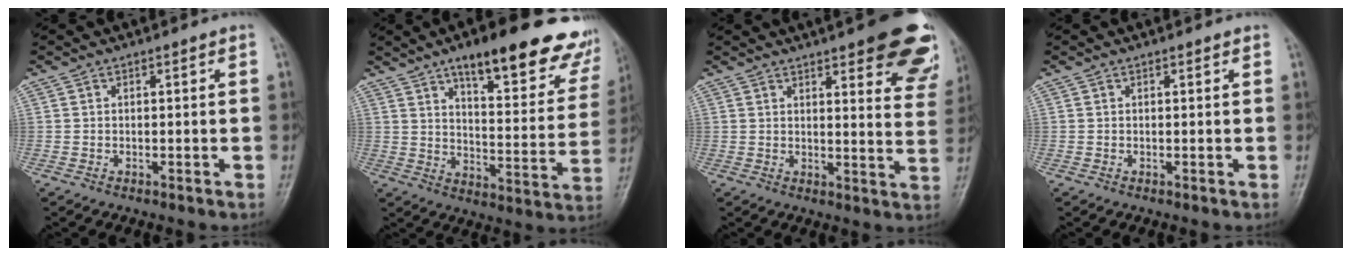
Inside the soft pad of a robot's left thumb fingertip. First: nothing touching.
{"total": 23.3, "force": [15.4, 7.0, 16.1], "torque": [-0.171, -0.054, 0.204]}
{"total": 19.8, "force": [12.8, 5.6, 14.0], "torque": [-0.142, -0.046, 0.140]}
{"total": 0.0}